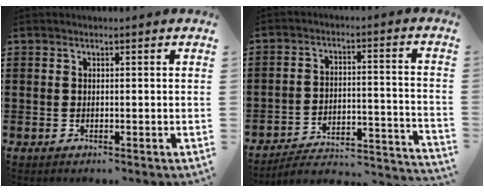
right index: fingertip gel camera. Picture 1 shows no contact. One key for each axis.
{"total": 2.9, "fx": -2.4, "fy": 0.9, "fz": 1.4, "tx": -0.035, "ty": -0.013, "tz": -0.059}